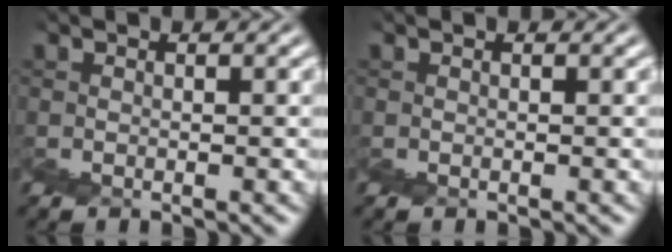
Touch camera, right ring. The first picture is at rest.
{"total": 0.0}